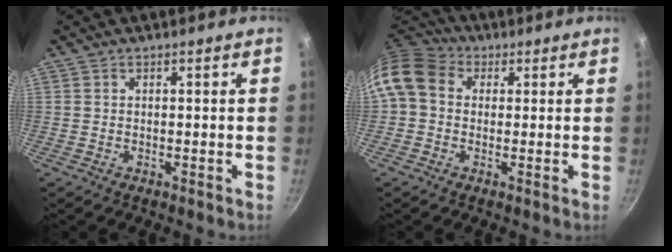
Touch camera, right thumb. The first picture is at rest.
{"total": 10.2, "force": [1.4, 8.2, 5.9], "torque": [-0.105, 0.024, 0.006]}